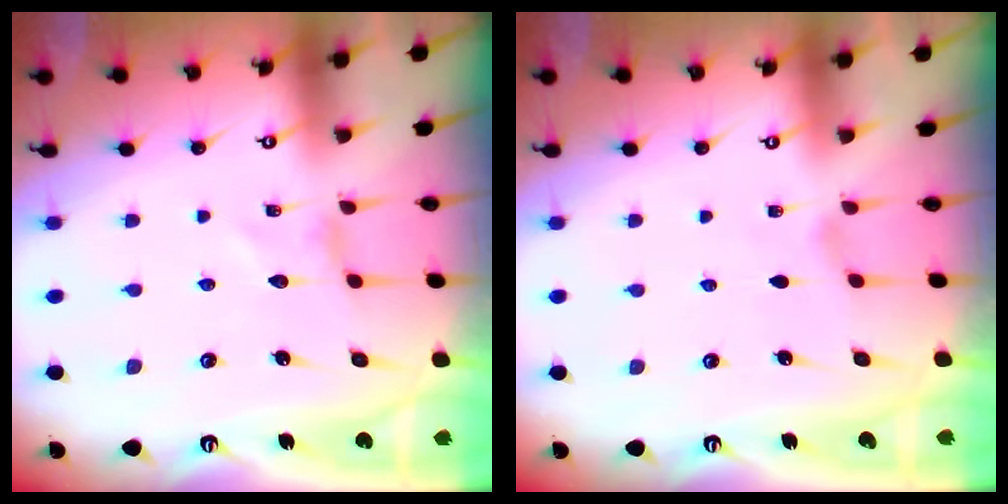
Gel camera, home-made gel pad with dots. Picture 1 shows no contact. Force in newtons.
{"total": 1.3, "press": 1.3, "slide": 0.4}